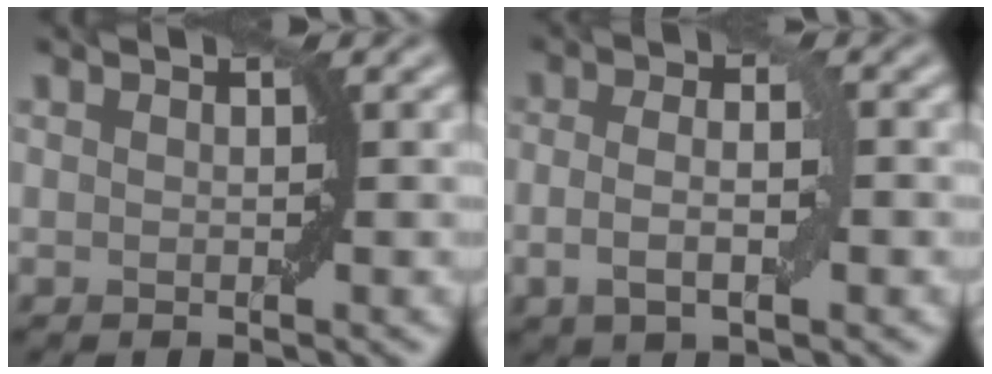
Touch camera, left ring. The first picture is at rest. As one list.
[{"total": 3.6, "force": [-0.6, 1.4, 3.2], "torque": [-0.061, -0.001, -0.013]}]